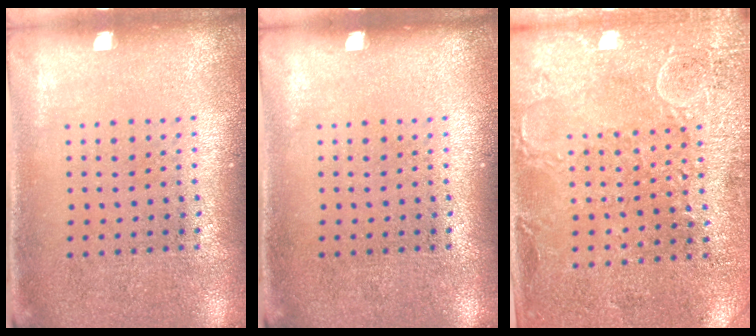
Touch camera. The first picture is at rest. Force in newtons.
{"total": 0.0}
{"total": 2.9, "press": 2.6, "slide": 1.2}